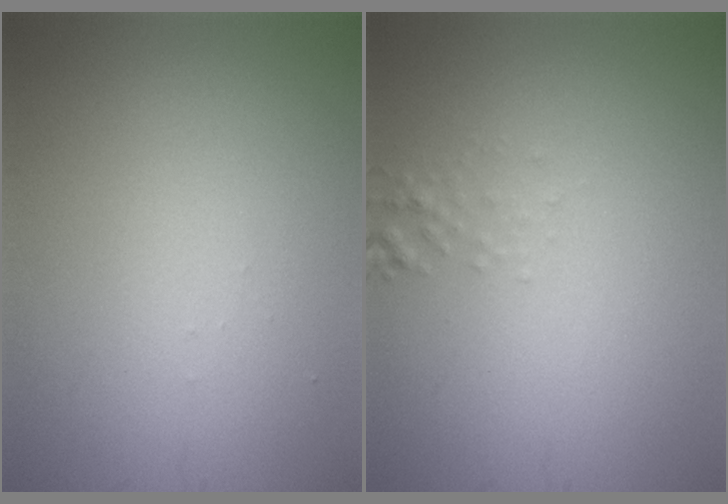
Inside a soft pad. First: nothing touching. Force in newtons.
{"total": 0.8, "press": 0.8, "slide": 0.1}